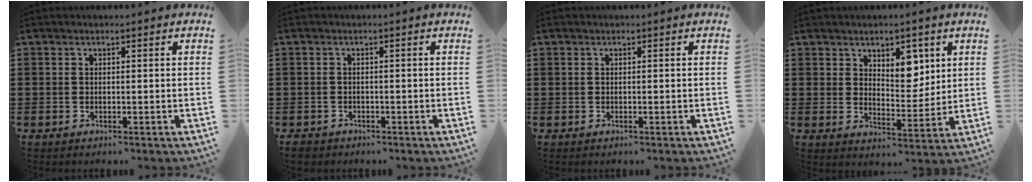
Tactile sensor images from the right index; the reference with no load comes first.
{"total": 1.3, "force": [-1.2, 0.6, 0.1], "torque": [-0.006, 0.002, -0.027]}
{"total": 0.0}
{"total": 5.7, "force": [3.5, 3.3, 3.0], "torque": [-0.047, -0.006, 0.058]}